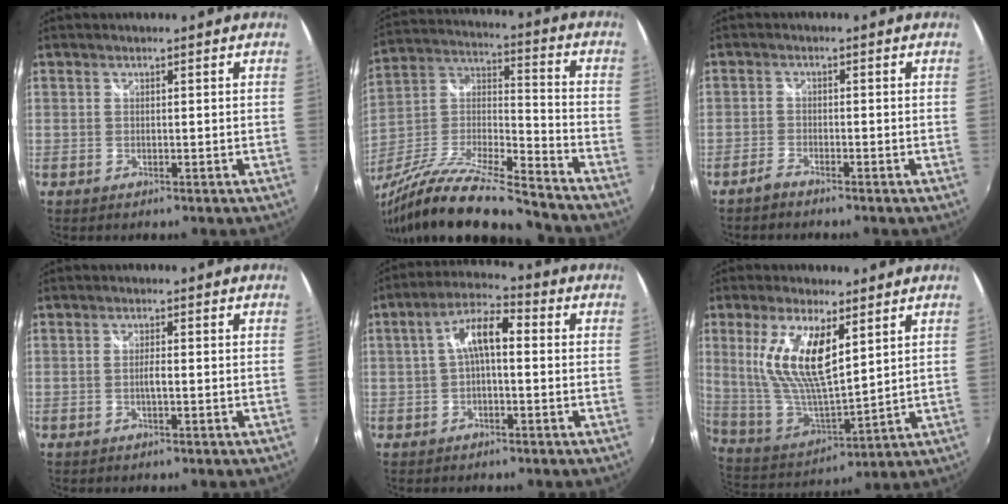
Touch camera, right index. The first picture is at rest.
{"total": 23.2, "force": [-19.1, 2.7, 12.9], "torque": [-0.236, -0.026, -0.333]}
{"total": 2.0, "force": [-1.9, 0.4, 0.5], "torque": [-0.022, -0.002, -0.041]}
{"total": 1.5, "force": [-0.4, 0.2, 1.4], "torque": [-0.028, -0.002, -0.008]}
{"total": 7.3, "force": [0.1, 2.7, 6.8], "torque": [-0.134, 0.024, 0.001]}
{"total": 15.6, "force": [6.0, 5.6, 13.3], "torque": [-0.263, -0.004, 0.129]}